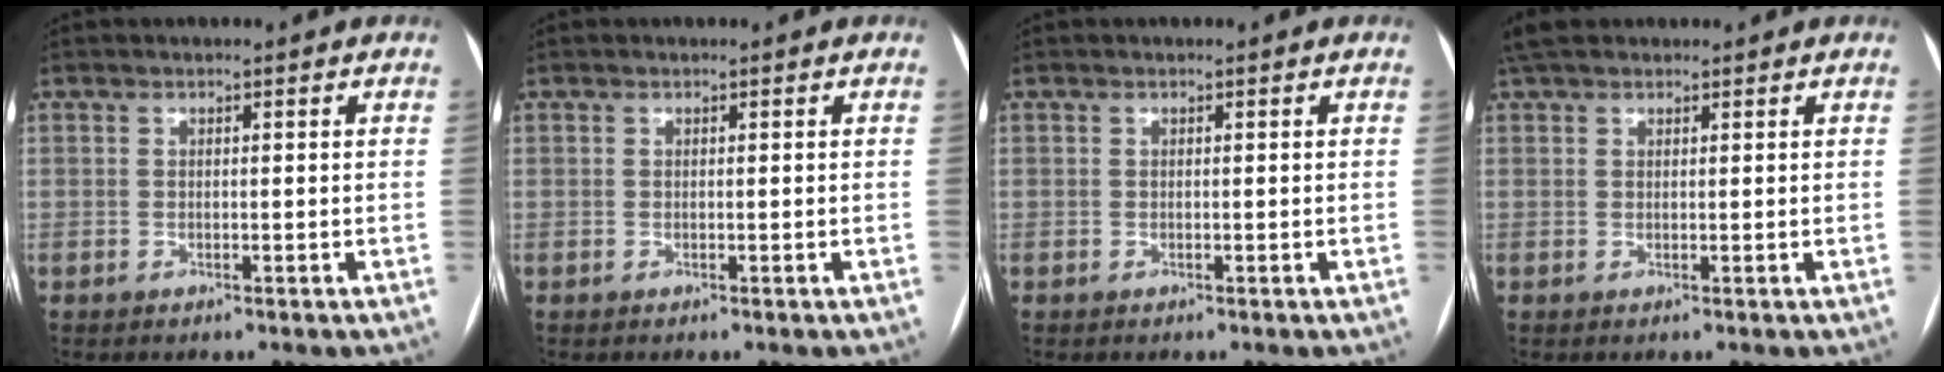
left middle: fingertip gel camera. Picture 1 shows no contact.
{"total": 0.0}
{"total": 0.0}
{"total": 4.4, "force": [3.6, 1.8, 1.8], "torque": [-0.032, 0.034, 0.066]}